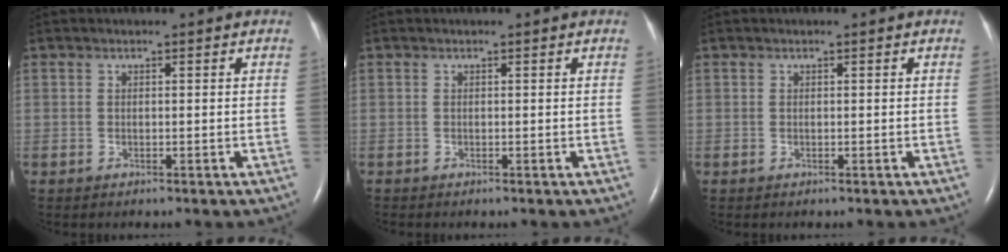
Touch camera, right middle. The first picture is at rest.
{"total": 0.0}
{"total": 0.0}